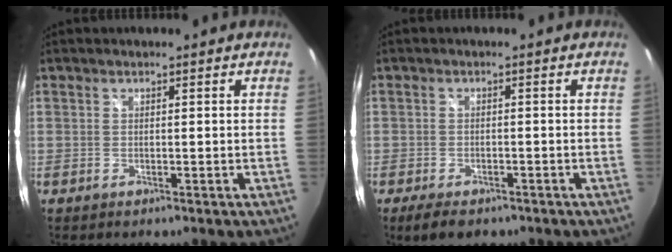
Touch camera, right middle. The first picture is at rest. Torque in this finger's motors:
{"motor_torque": [0.49, -0.52, 0.06, 0.05]}